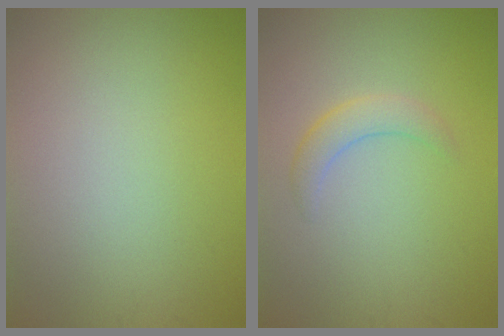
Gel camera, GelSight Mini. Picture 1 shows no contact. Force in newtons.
{"total": 2.2, "press": 2.2, "slide": 0.2}